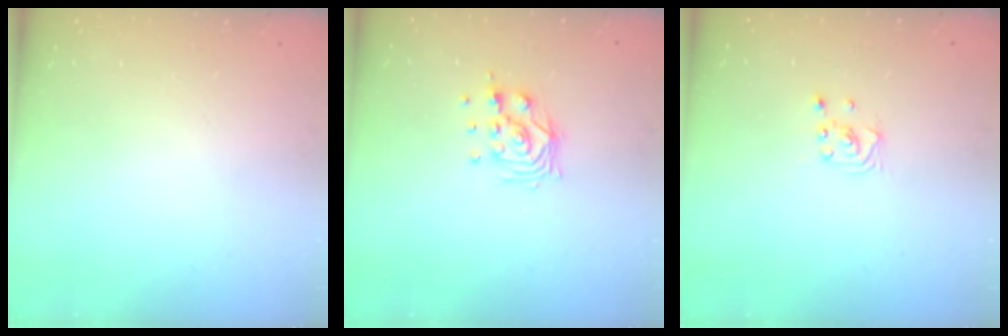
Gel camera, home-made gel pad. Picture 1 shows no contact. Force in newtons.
{"total": 9.6, "press": 9.5, "slide": 1.2}
{"total": 2.0, "press": 2.0, "slide": 0.1}